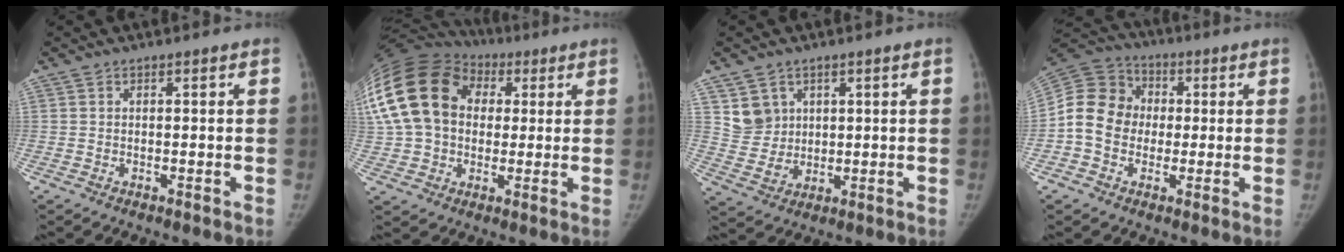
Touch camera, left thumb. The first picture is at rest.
{"total": 25.6, "force": [5.1, 19.4, 16.0], "torque": [-0.361, 0.064, 0.098]}
{"total": 6.3, "force": [2.5, 5.5, 1.6], "torque": [-0.006, -0.021, 0.060]}
{"total": 12.3, "force": [-0.5, 10.6, 6.2], "torque": [-0.103, 0.030, -0.021]}